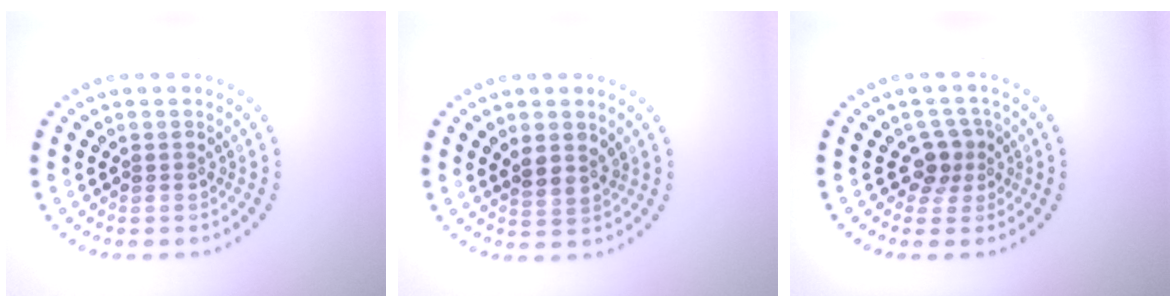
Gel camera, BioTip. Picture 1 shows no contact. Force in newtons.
{"total": 2.2, "press": 1.9, "slide": 1.2}
{"total": 2.4, "press": 1.8, "slide": 1.5}